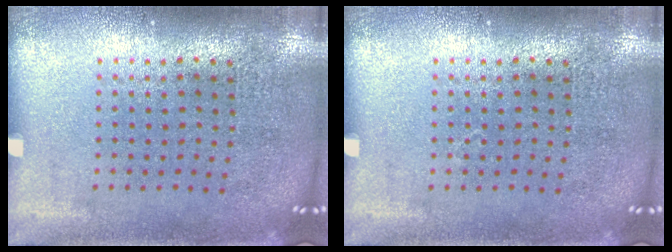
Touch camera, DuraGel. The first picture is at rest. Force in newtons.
{"total": 0.0}